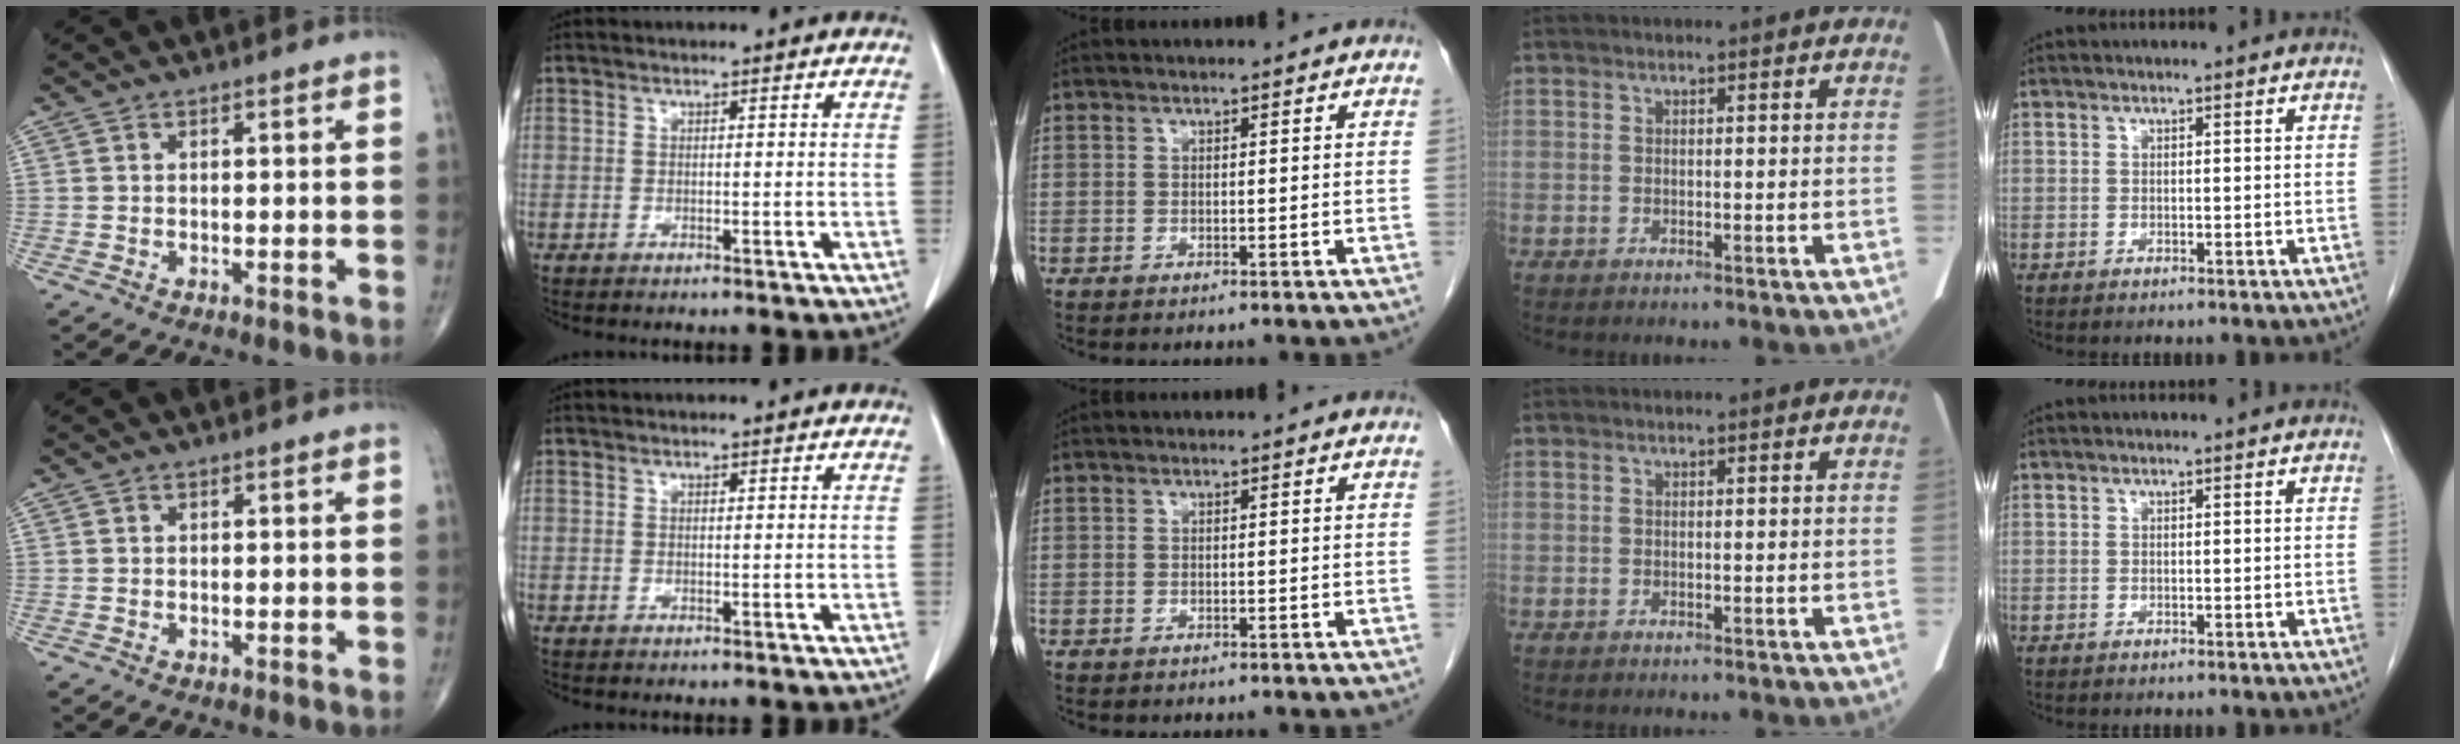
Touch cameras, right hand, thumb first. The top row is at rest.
{}